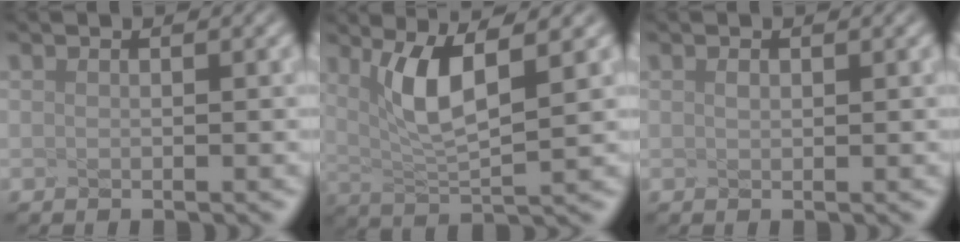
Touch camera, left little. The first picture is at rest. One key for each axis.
{"total": 3.9, "fx": 0.7, "fy": 0.2, "fz": 3.8, "tx": -0.112, "ty": -0.019, "tz": 0.061}
{"total": 0.7, "fx": -0.4, "fy": -0.4, "fz": -0.4, "tx": -0.002, "ty": -0.011, "tz": 0.008}